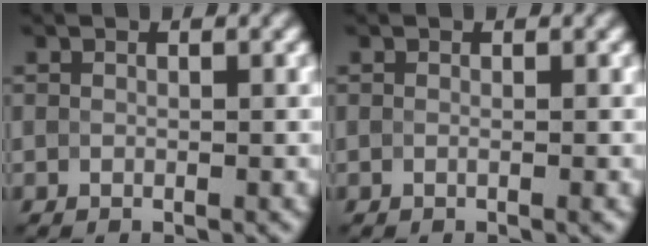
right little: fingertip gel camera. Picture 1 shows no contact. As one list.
[{"total": 0.7, "force": [-0.2, 0.3, 0.6], "torque": [-0.001, -0.002, -0.013]}]